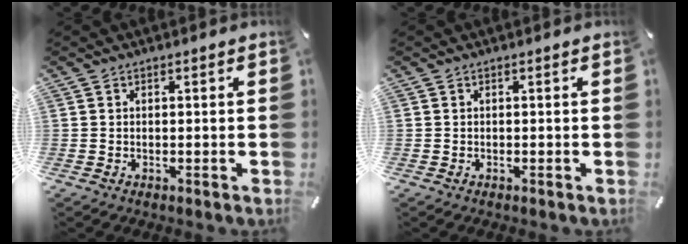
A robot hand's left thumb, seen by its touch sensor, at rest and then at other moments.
{"total": 0.0}